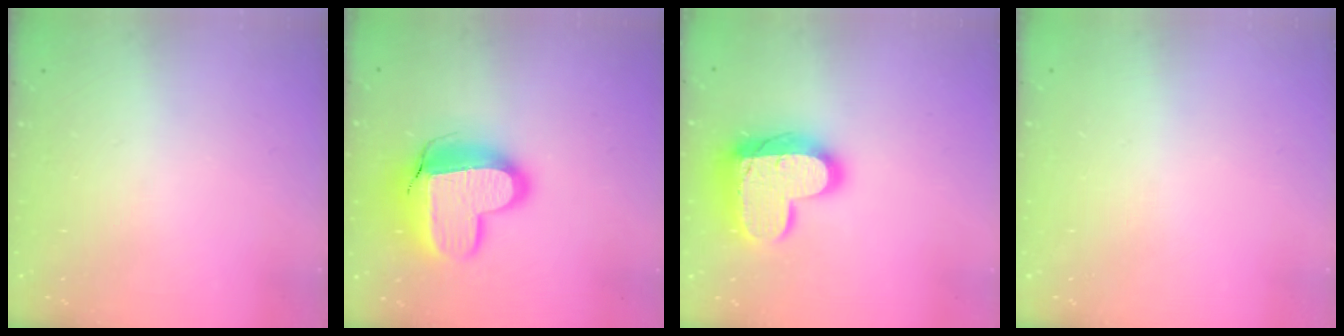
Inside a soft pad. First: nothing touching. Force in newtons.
{"total": 17.3, "press": 17.2, "slide": 1.3}
{"total": 17.8, "press": 17.8, "slide": 1.3}
{"total": 0.0}